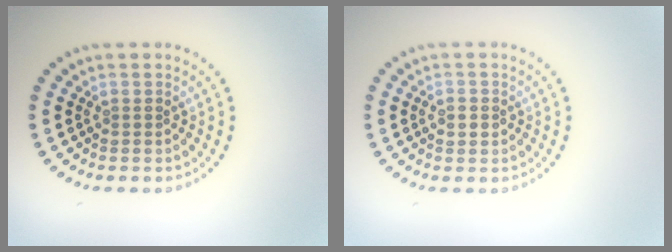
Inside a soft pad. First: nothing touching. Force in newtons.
{"total": 1.2, "press": 1.2, "slide": 0.1}